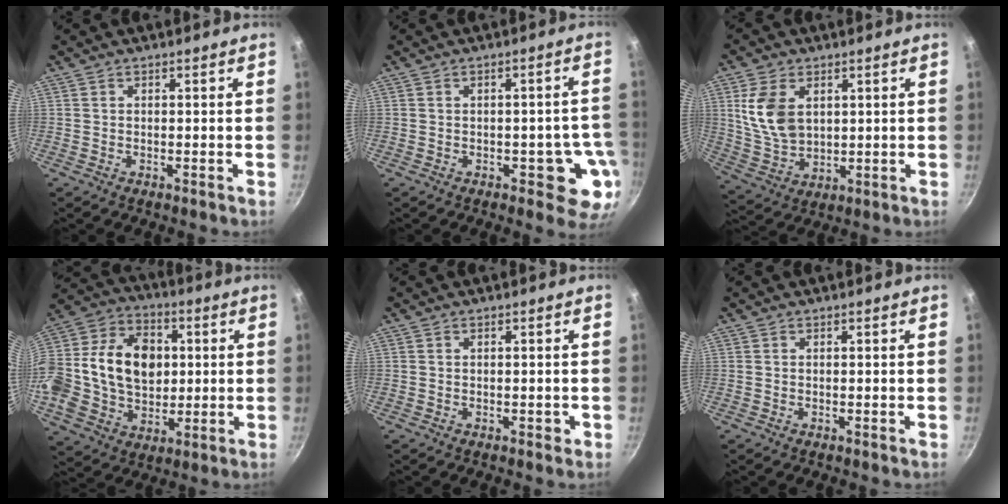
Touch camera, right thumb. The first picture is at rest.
{"total": 7.6, "force": [-2.4, 3.9, 6.1], "torque": [-0.017, 0.016, -0.026]}
{"total": 10.6, "force": [2.8, 7.1, 7.4], "torque": [-0.131, -0.021, 0.067]}
{"total": 25.3, "force": [1.6, 18.8, 16.9], "torque": [-0.308, 0.036, 0.025]}
{"total": 0.8, "force": [-0.2, 0.6, 0.5], "torque": [0.000, 0.002, -0.002]}
{"total": 0.0}